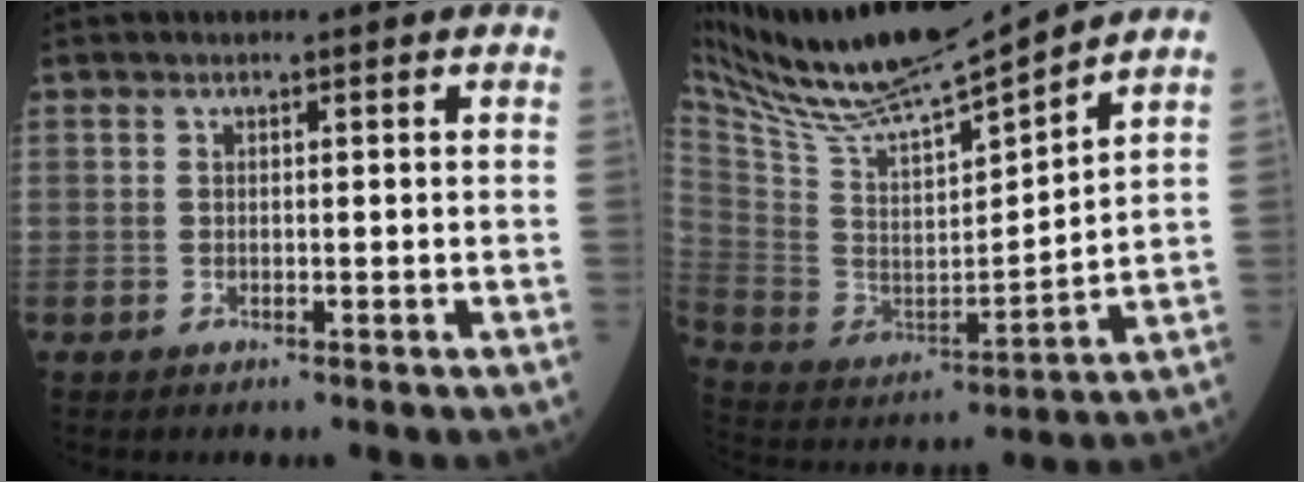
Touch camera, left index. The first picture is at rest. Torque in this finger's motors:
{"motor_torque": [0.90, -1.24, 0.15, 0.04]}